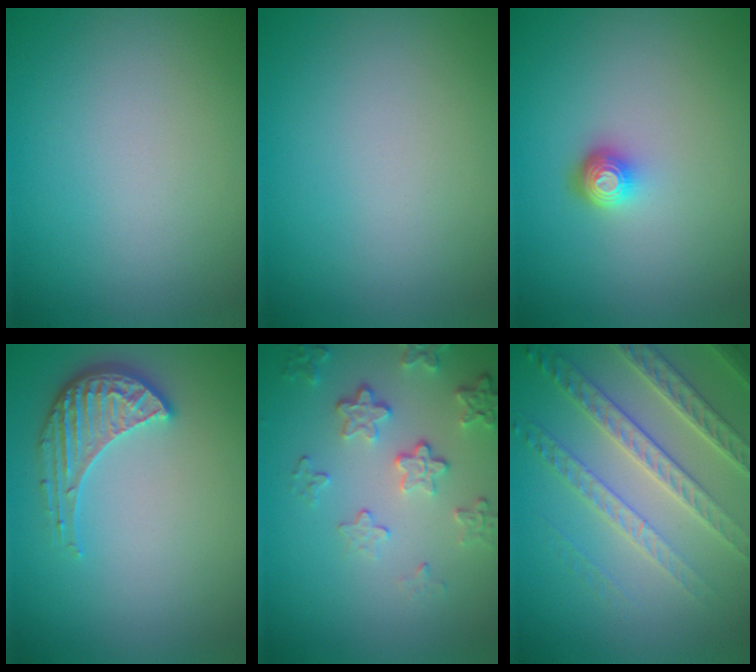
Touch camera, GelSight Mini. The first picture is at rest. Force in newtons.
{"total": 0.0}
{"total": 1.9, "press": 1.4, "slide": 1.3}
{"total": 3.4, "press": 3.2, "slide": 1.3}
{"total": 4.1, "press": 3.2, "slide": 2.6}
{"total": 6.0, "press": 4.6, "slide": 3.8}